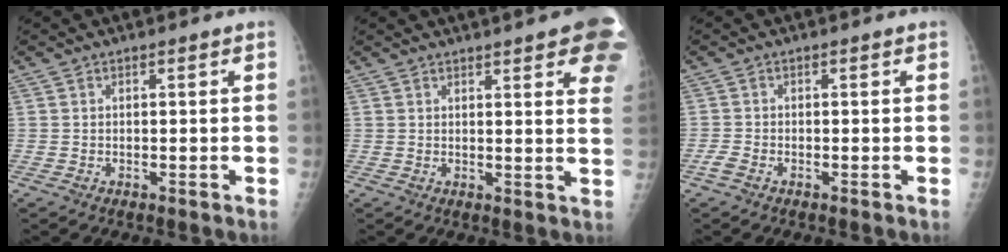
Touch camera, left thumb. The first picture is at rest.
{"total": 15.0, "force": [8.4, 3.3, 12.0], "torque": [-0.132, -0.020, 0.089]}
{"total": 1.7, "force": [-1.0, 0.8, 1.1], "torque": [-0.029, 0.002, -0.022]}